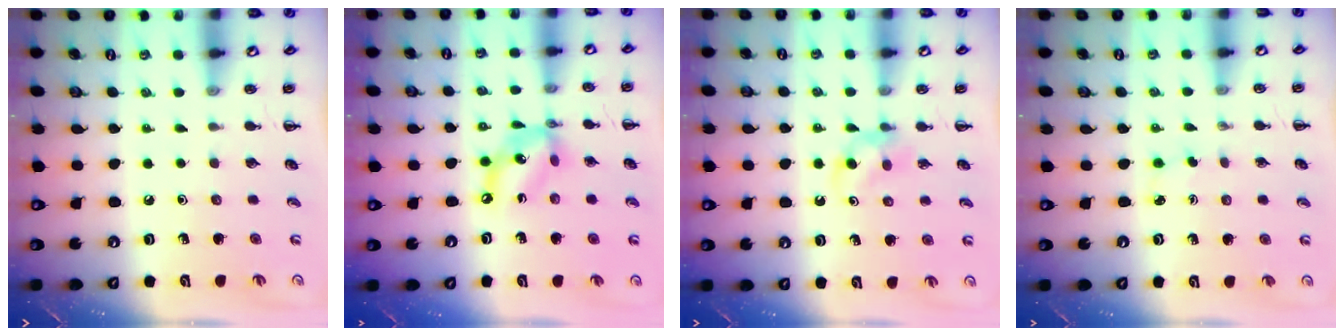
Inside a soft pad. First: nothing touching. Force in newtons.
{"total": 10.5, "press": 10.2, "slide": 2.6}
{"total": 3.7, "press": 3.5, "slide": 1.2}
{"total": 2.8, "press": 2.7, "slide": 0.8}